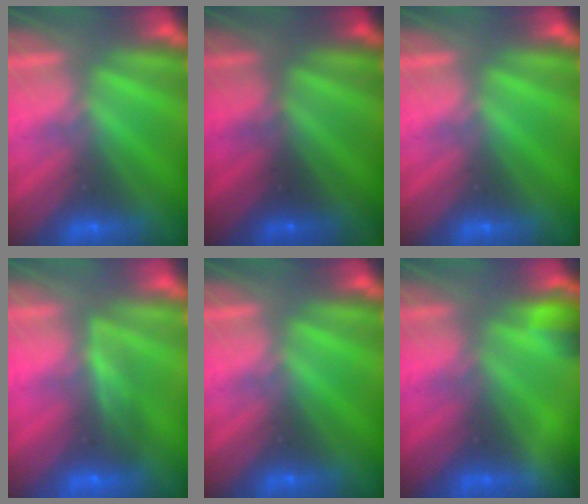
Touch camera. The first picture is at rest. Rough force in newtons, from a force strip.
{"total": 2.0}
{"total": 0.0}
{"total": 1.8}
{"total": 0.0}
{"total": 4.9}